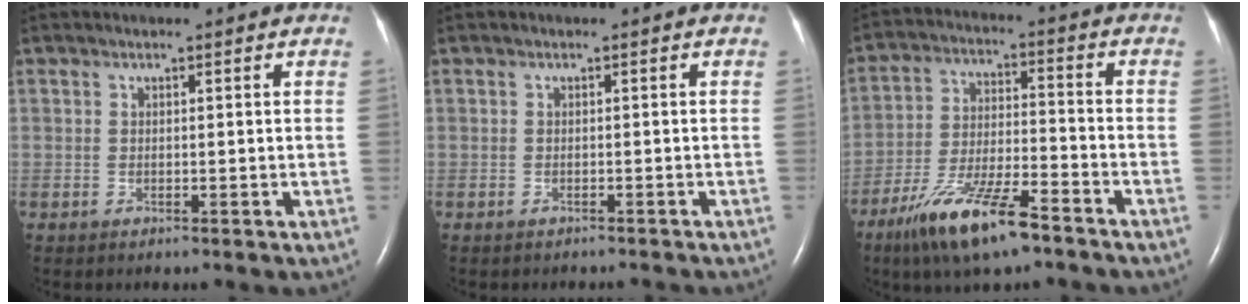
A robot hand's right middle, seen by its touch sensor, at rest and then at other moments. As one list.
[{"total": 2.7, "force": [-2.5, 0.6, 0.8], "torque": [-0.010, -0.003, -0.028]}, {"total": 13.1, "force": [-8.8, 2.2, 9.4], "torque": [-0.187, -0.023, -0.159]}]